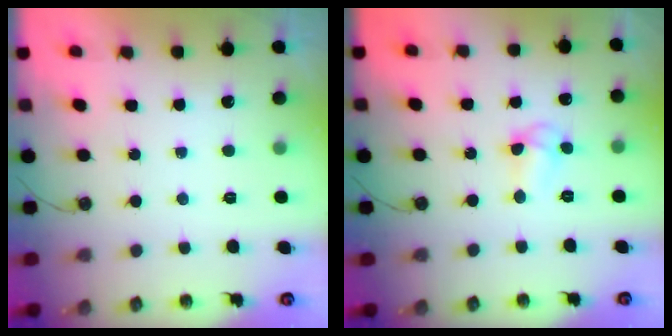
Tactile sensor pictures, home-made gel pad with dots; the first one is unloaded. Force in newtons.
{"total": 4.6, "press": 4.6, "slide": 0.4}